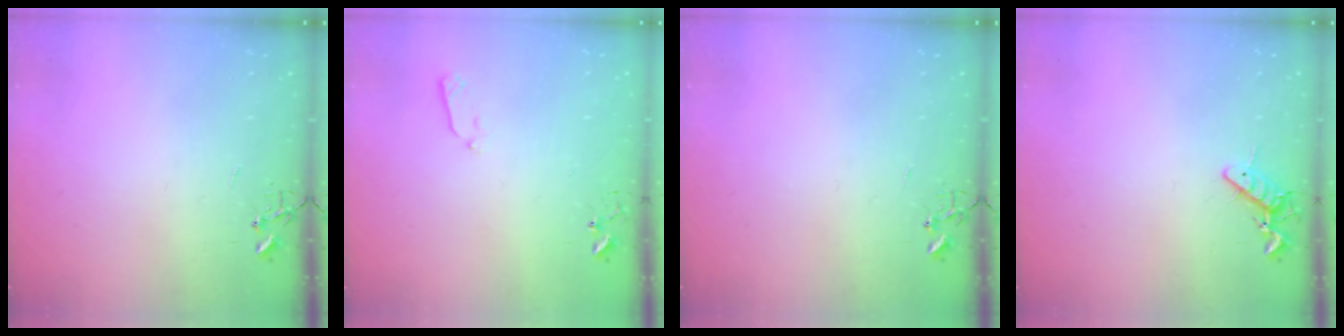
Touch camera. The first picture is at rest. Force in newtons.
{"total": 5.6, "press": 5.6, "slide": 0.8}
{"total": 0.0}
{"total": 8.6, "press": 8.5, "slide": 1.3}